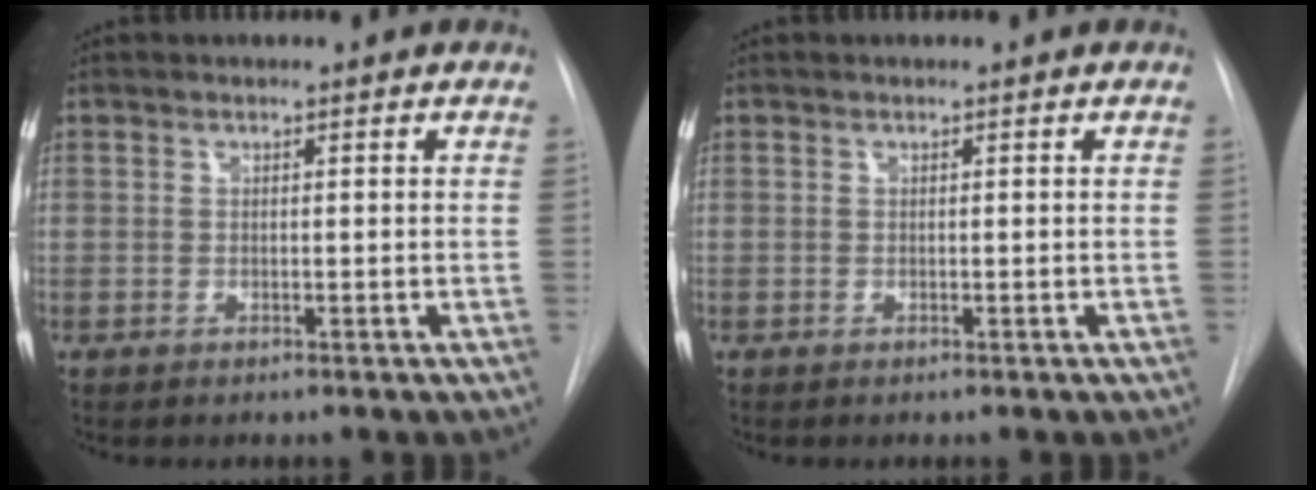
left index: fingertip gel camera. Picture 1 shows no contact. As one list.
[{"total": 0.0}]